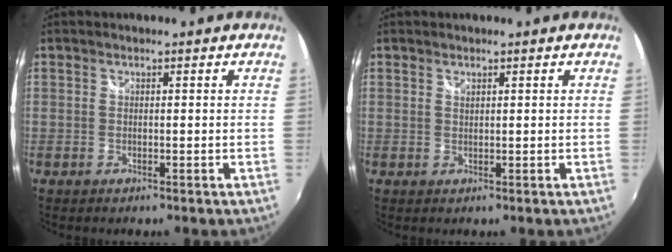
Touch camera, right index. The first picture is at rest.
{"total": 0.6, "force": [0.5, 0.2, 0.2], "torque": [-0.003, 0.000, 0.009]}